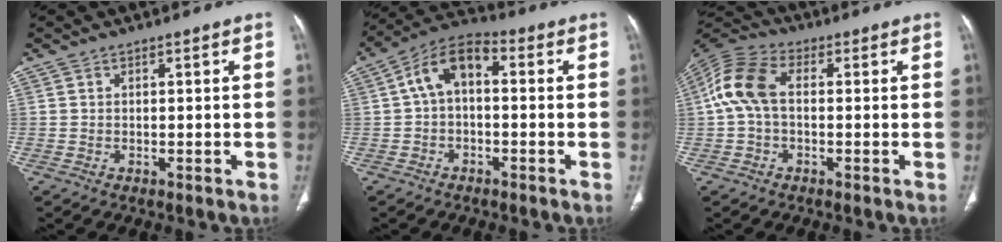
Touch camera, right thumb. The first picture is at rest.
{"total": 8.3, "force": [0.3, 4.8, 6.8], "torque": [-0.109, 0.030, -0.011]}
{"total": 9.8, "force": [0.4, 6.0, 7.7], "torque": [-0.167, 0.027, -0.002]}